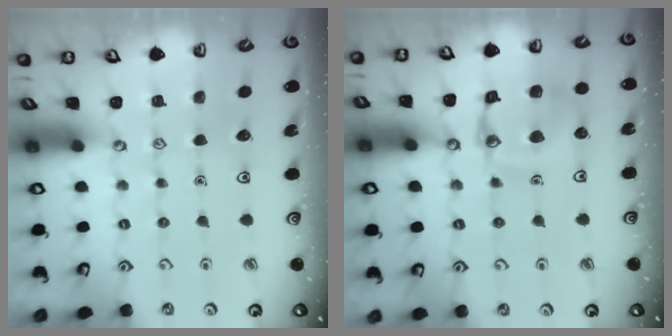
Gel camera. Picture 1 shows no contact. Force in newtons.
{"total": 13.8, "press": 13.7, "slide": 1.5}